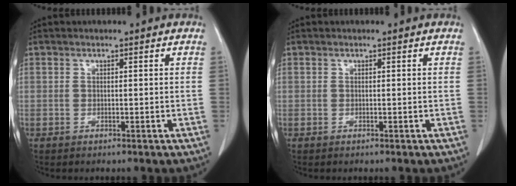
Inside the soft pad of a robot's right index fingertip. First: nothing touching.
{"total": 0.0}